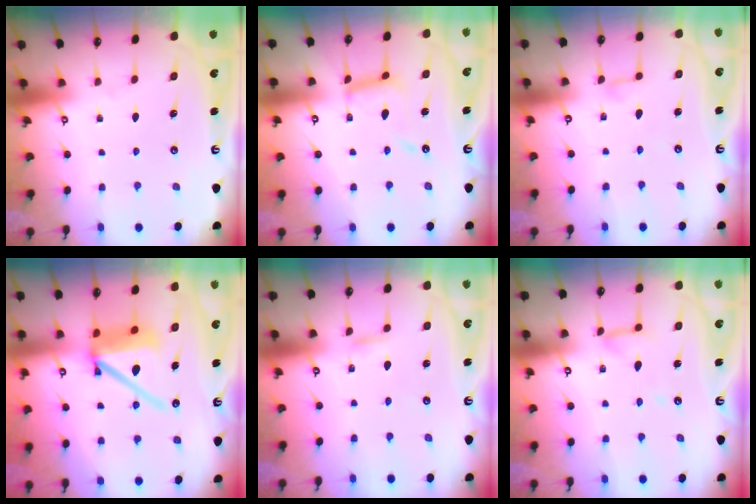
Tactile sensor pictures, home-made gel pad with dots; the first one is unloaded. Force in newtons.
{"total": 12.6, "press": 12.5, "slide": 1.1}
{"total": 2.9, "press": 2.9, "slide": 0.2}
{"total": 13.7, "press": 13.6, "slide": 1.6}
{"total": 1.8, "press": 1.8, "slide": 0.1}
{"total": 7.7, "press": 7.7, "slide": 0.7}